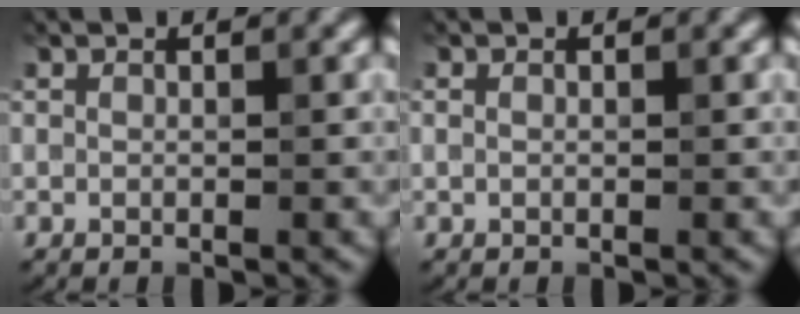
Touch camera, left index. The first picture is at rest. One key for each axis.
{"total": 0.6, "fx": 0.0, "fy": 0.4, "fz": 0.4, "tx": -0.008, "ty": 0.001, "tz": 0.001}